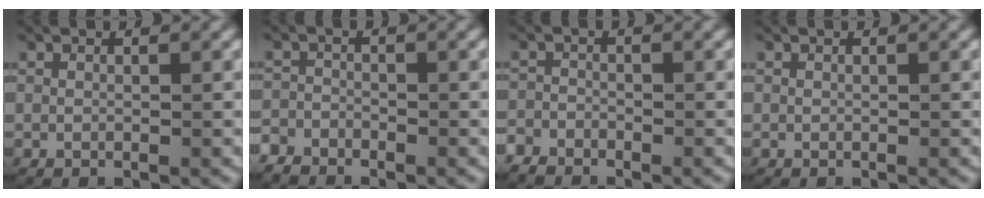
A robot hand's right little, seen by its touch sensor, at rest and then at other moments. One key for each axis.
{"total": 2.7, "fx": -2.0, "fy": 1.7, "fz": 0.2, "tx": -0.014, "ty": -0.012, "tz": -0.037}
{"total": 2.3, "fx": -1.8, "fy": 1.5, "fz": 0.1, "tx": -0.012, "ty": -0.011, "tz": -0.033}
{"total": 0.0}